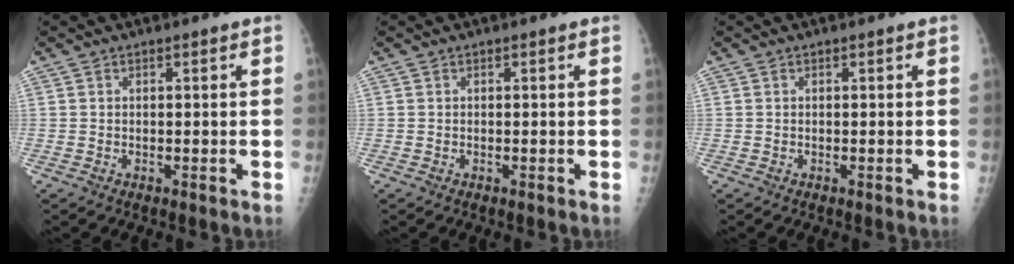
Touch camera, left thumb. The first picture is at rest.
{"total": 0.0}
{"total": 0.0}